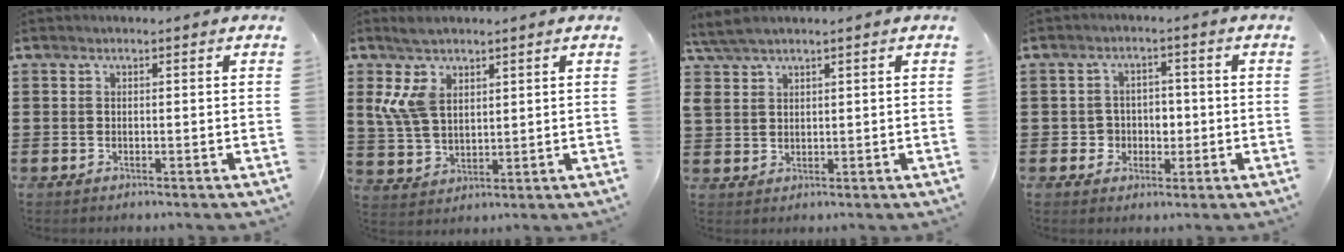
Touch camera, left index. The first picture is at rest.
{"total": 7.6, "force": [4.0, 4.4, 4.7], "torque": [-0.130, 0.002, 0.070]}
{"total": 2.9, "force": [2.4, 1.2, 1.1], "torque": [-0.030, 0.006, 0.046]}
{"total": 3.7, "force": [-0.6, 3.4, 1.2], "torque": [-0.036, 0.007, -0.017]}